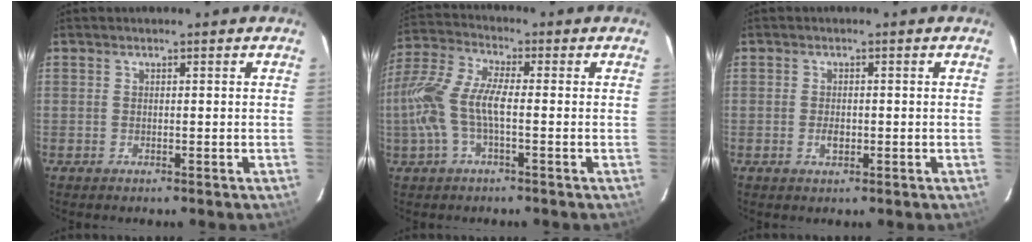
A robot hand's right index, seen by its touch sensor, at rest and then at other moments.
{"total": 11.8, "force": [-2.0, 3.9, 11.0], "torque": [-0.240, 0.006, -0.042]}
{"total": 2.1, "force": [-0.6, 1.3, 1.6], "torque": [-0.029, -0.002, -0.010]}